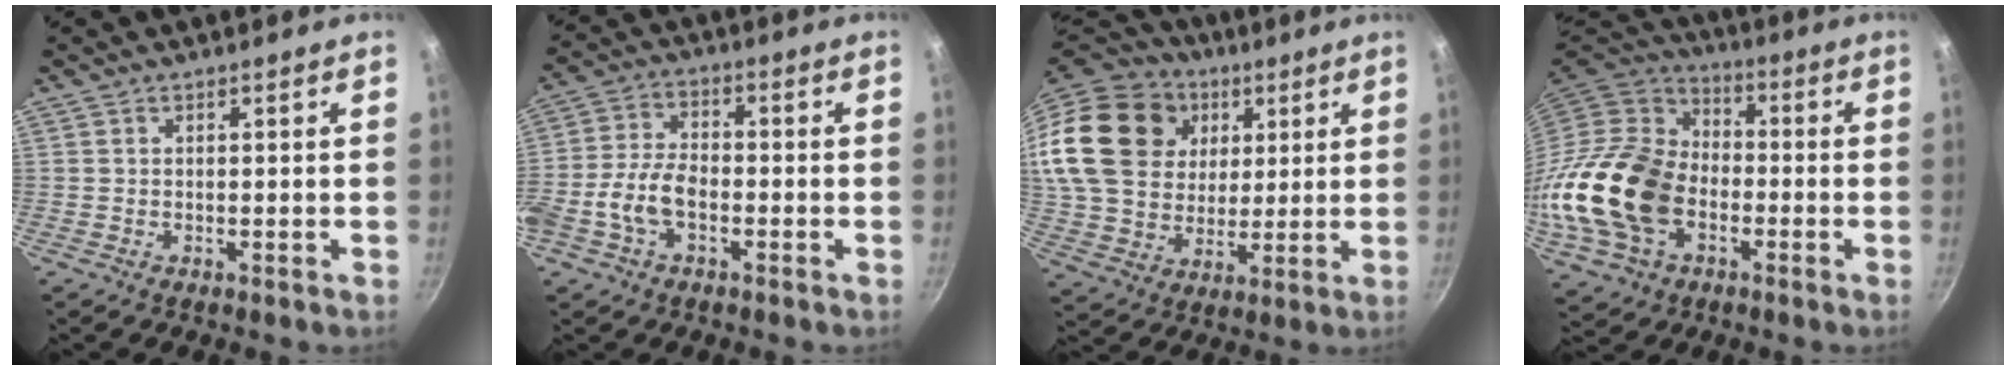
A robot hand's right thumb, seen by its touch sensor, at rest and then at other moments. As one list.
[{"total": 8.7, "force": [-2.9, 5.1, 6.4], "torque": [-0.122, 0.031, -0.065]}, {"total": 29.5, "force": [9.5, 23.0, 15.8], "torque": [-0.323, 0.023, 0.183]}, {"total": 21.7, "force": [-5.2, 15.6, 14.1], "torque": [-0.270, 0.039, -0.099]}]